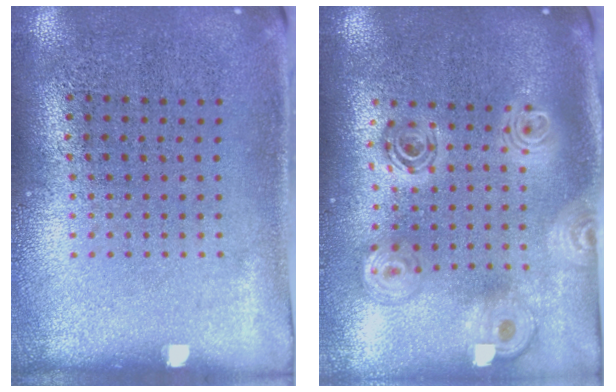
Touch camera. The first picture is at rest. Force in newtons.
{"total": 2.3, "press": 1.8, "slide": 1.4}